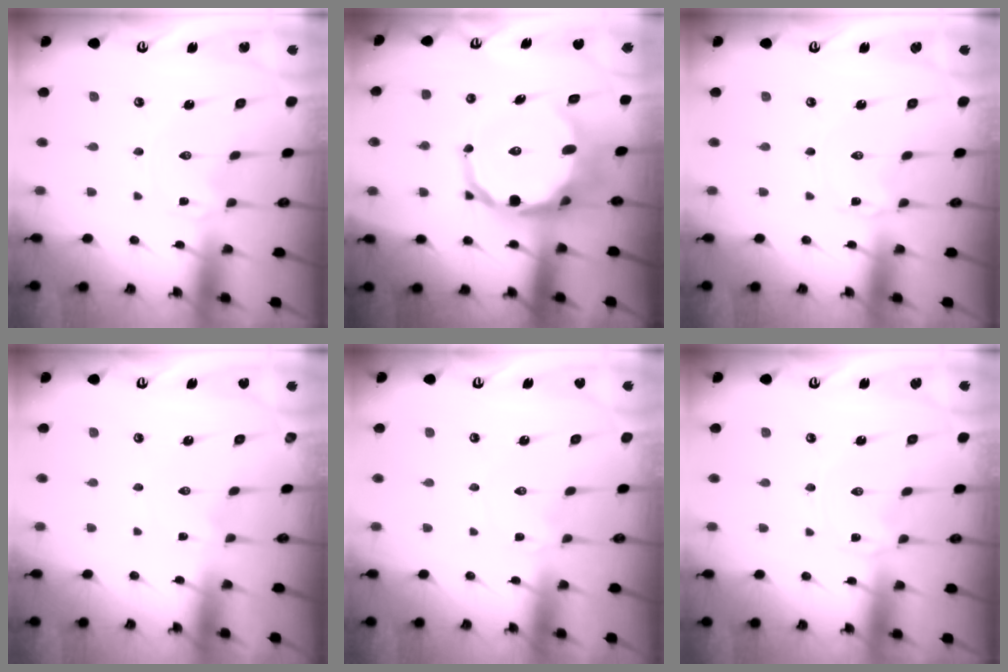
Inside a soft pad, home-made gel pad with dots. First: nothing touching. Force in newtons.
{"total": 16.3, "press": 16.0, "slide": 3.2}
{"total": 0.9, "press": 0.9, "slide": 0.1}
{"total": 0.6, "press": 0.6, "slide": 0.1}
{"total": 0.9, "press": 0.9, "slide": 0.1}
{"total": 0.0}